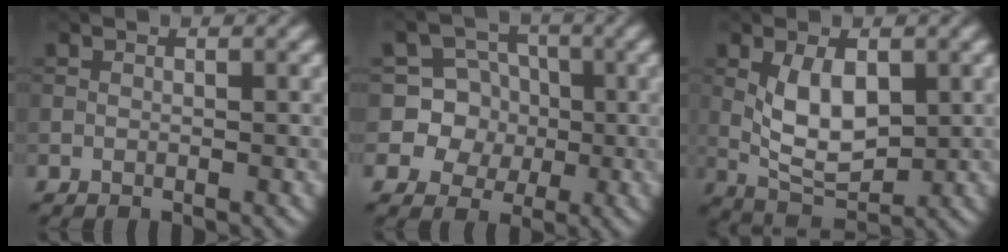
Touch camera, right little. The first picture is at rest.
{"total": 6.9, "force": [0.0, 6.7, 1.7], "torque": [-0.036, 0.025, -0.010]}
{"total": 5.1, "force": [0.3, 2.5, 4.4], "torque": [-0.086, -0.003, 0.008]}